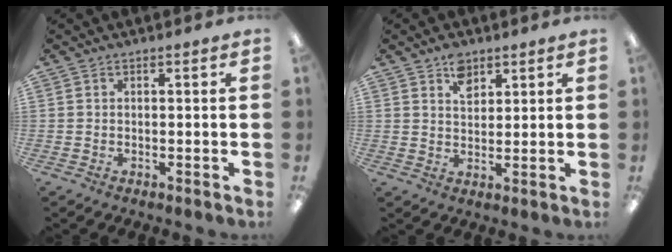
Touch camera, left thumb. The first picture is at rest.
{"total": 4.9, "force": [3.2, 3.1, 2.2], "torque": [-0.021, -0.012, 0.053]}